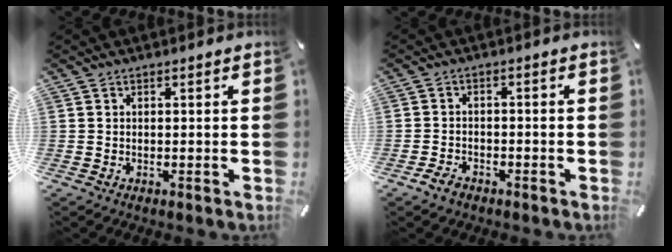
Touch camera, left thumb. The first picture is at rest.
{"total": 2.8, "force": [-2.1, 1.6, 0.9], "torque": [-0.021, 0.011, -0.043]}